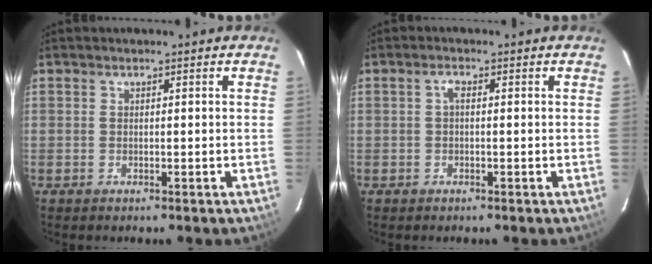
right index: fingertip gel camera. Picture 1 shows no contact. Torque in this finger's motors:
{"motor_torque": [0.24, -0.11, 0.21, 0.03]}